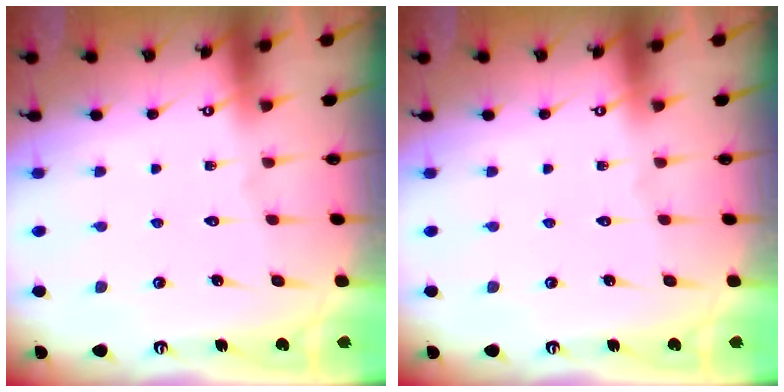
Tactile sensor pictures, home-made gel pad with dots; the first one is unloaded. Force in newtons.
{"total": 0.0}